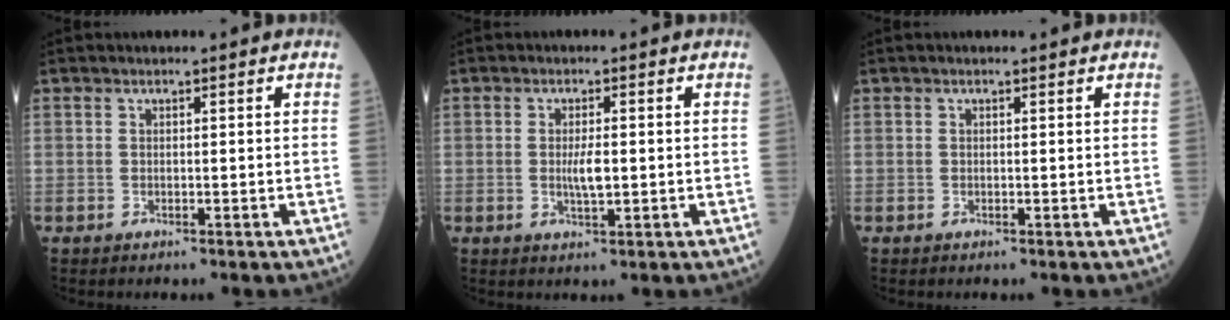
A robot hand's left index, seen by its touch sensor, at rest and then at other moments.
{"total": 2.8, "force": [-0.2, 0.6, 2.7], "torque": [-0.051, -0.006, -0.003]}
{"total": 0.9, "force": [0.8, 0.2, 0.3], "torque": [-0.005, 0.007, 0.011]}